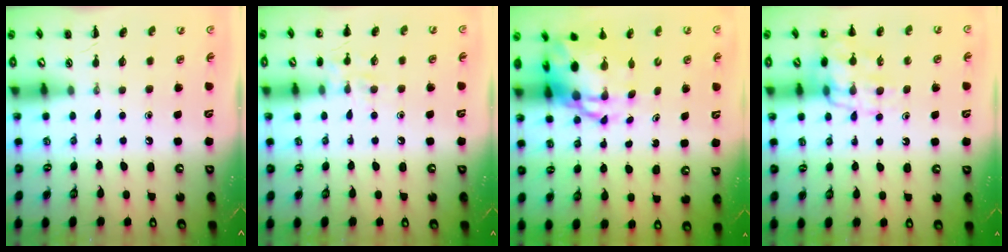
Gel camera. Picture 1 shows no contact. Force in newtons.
{"total": 8.5, "press": 8.4, "slide": 1.6}
{"total": 8.2, "press": 7.9, "slide": 2.0}
{"total": 15.3, "press": 15.0, "slide": 3.0}